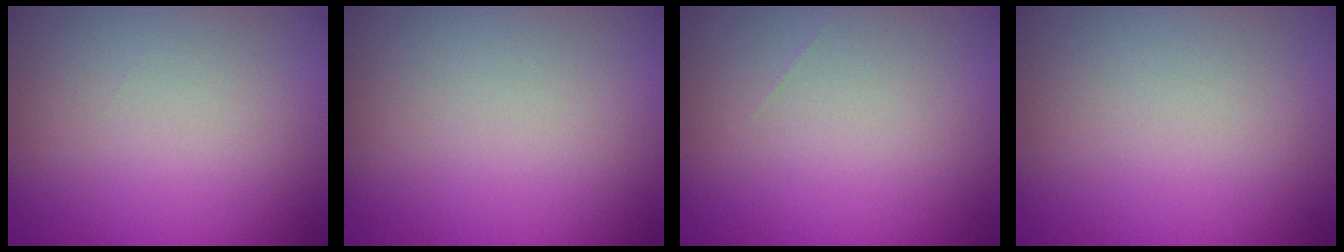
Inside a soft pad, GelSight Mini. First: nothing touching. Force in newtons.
{"total": 0.0}
{"total": 0.0}
{"total": 0.0}